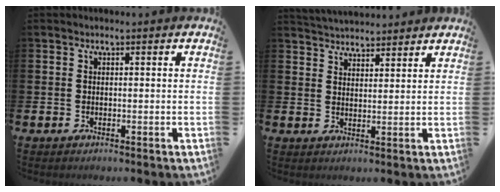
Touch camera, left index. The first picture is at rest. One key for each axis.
{"total": 3.9, "fx": 3.8, "fy": 0.6, "fz": -0.3, "tx": 0.001, "ty": -0.021, "tz": 0.069}